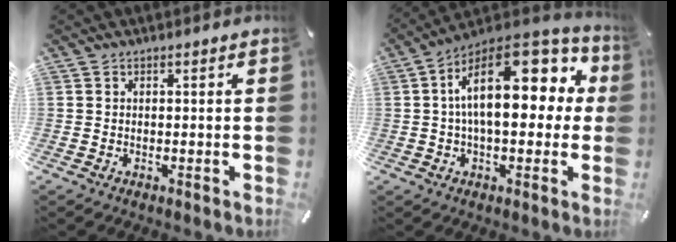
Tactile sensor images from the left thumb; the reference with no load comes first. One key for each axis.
{"total": 20.8, "fx": 4.4, "fy": 10.9, "fz": 17.1, "tx": -0.266, "ty": -0.023, "tz": 0.076}